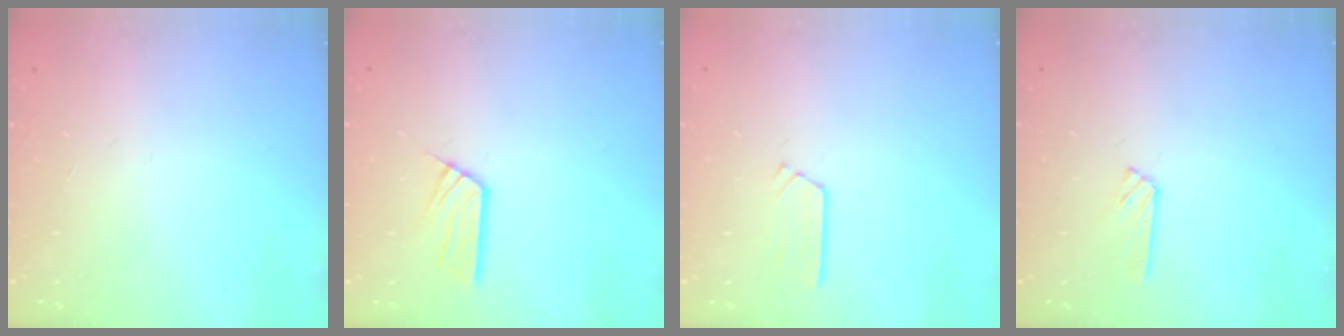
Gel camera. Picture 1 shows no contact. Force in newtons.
{"total": 7.1, "press": 7.1, "slide": 0.5}
{"total": 2.8, "press": 2.8, "slide": 0.3}
{"total": 3.5, "press": 3.4, "slide": 0.5}